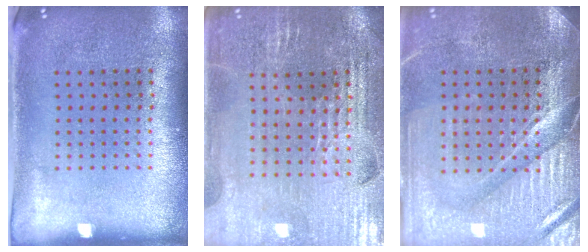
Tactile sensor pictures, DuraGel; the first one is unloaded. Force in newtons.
{"total": 3.0, "press": 3.0, "slide": 0.4}
{"total": 4.0, "press": 3.7, "slide": 1.5}